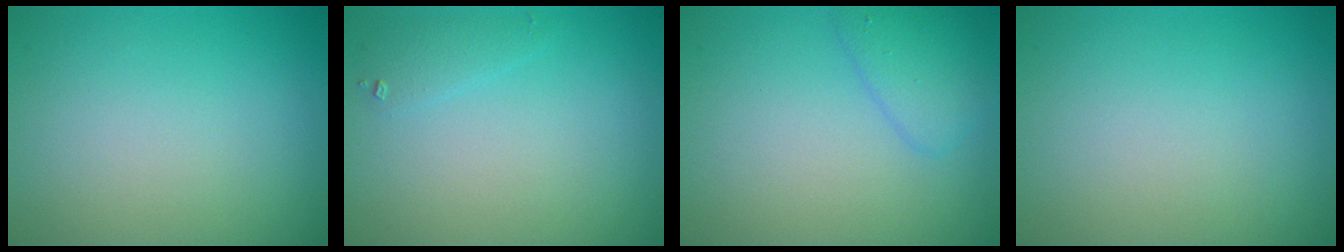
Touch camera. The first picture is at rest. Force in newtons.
{"total": 1.1, "press": 1.1, "slide": 0.1}
{"total": 2.2, "press": 2.2, "slide": 0.1}
{"total": 0.0}